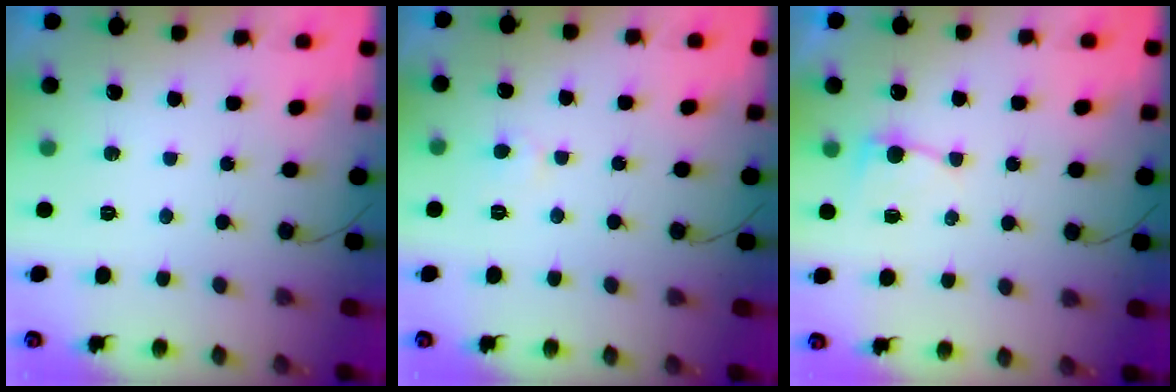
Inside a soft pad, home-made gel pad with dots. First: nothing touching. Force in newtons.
{"total": 2.2, "press": 2.2, "slide": 0.2}
{"total": 3.3, "press": 3.2, "slide": 0.4}